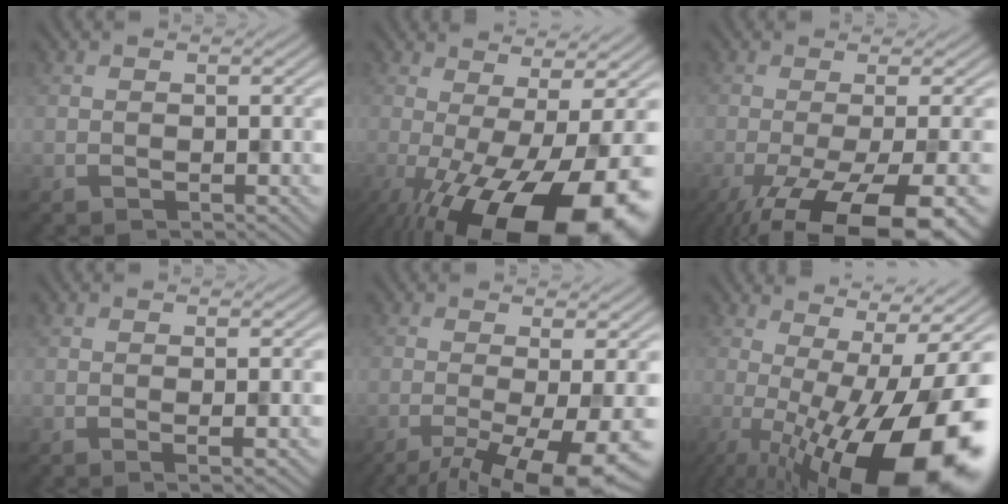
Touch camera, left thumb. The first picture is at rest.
{"total": 16.7, "force": [-6.2, 5.2, 14.7], "torque": [-0.225, -0.025, -0.084]}
{"total": 15.3, "force": [-9.3, 4.8, 11.2], "torque": [-0.172, -0.048, -0.122]}
{"total": 2.3, "force": [-0.4, 0.3, 2.2], "torque": [-0.032, 0.006, -0.006]}
{"total": 10.3, "force": [-5.6, 2.6, 8.3], "torque": [-0.119, -0.020, -0.067]}
{"total": 17.5, "force": [-4.5, 5.4, 16.0], "torque": [-0.220, -0.016, -0.065]}